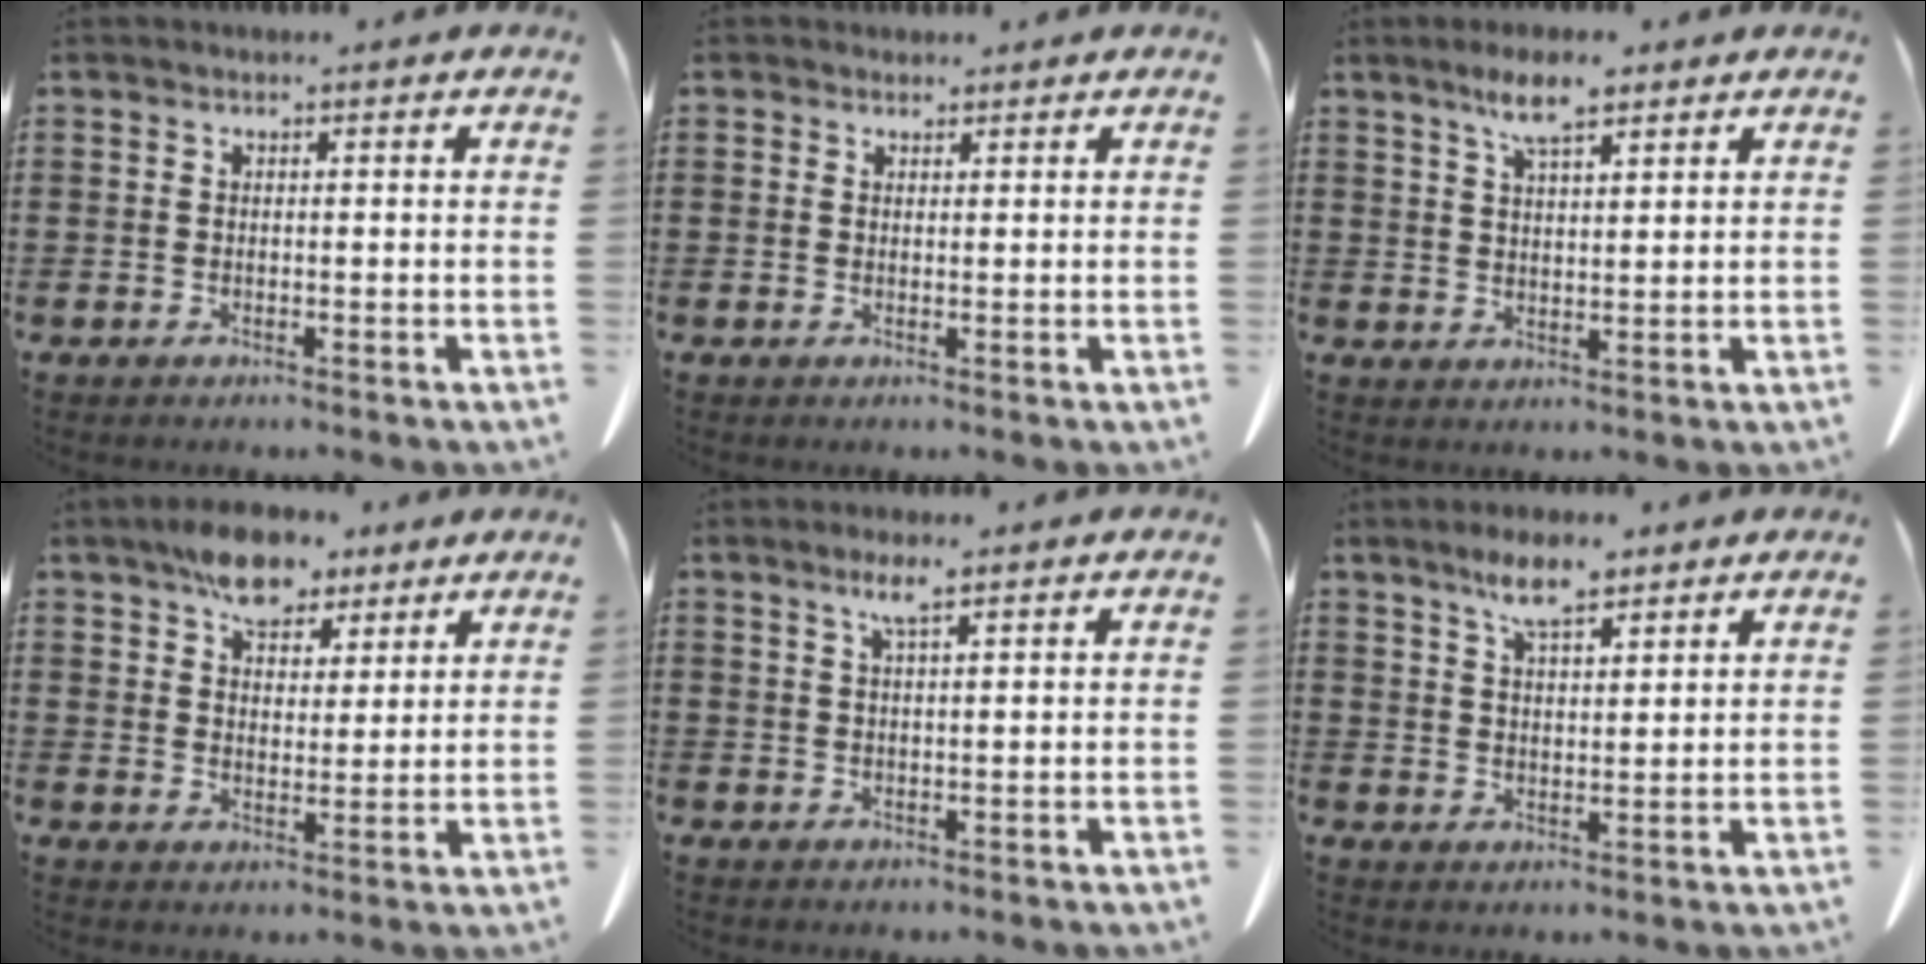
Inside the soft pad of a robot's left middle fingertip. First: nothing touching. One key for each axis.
{"total": 1.3, "fx": 1.1, "fy": 0.8, "fz": 0.1, "tx": 0.002, "ty": 0.000, "tz": 0.020}
{"total": 5.8, "fx": 3.9, "fy": 1.3, "fz": 4.1, "tx": -0.087, "ty": 0.002, "tz": 0.068}
{"total": 7.8, "fx": 6.0, "fy": 3.8, "fz": 3.2, "tx": -0.066, "ty": -0.006, "tz": 0.110}
{"total": 3.0, "fx": 2.0, "fy": 0.3, "fz": 2.2, "tx": -0.048, "ty": 0.003, "tz": 0.034}
{"total": 6.3, "fx": 4.5, "fy": 1.6, "fz": 4.1, "tx": -0.089, "ty": -0.001, "tz": 0.080}